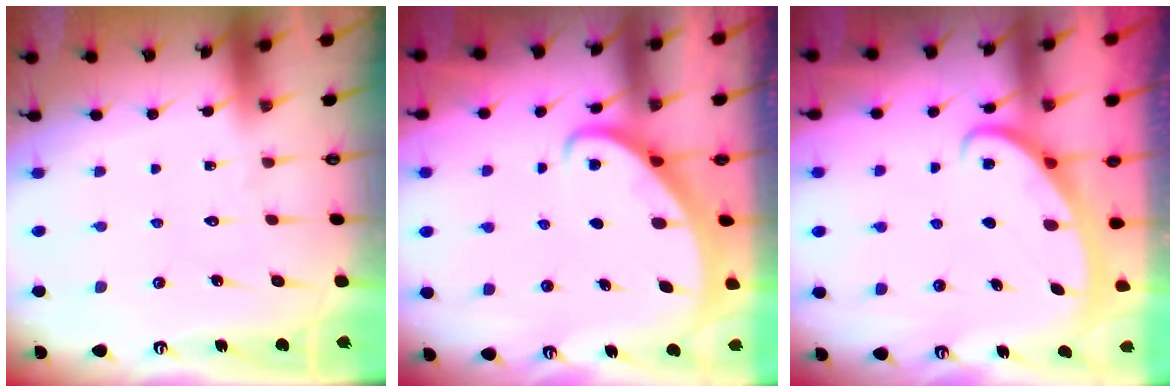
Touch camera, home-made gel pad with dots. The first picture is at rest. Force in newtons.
{"total": 2.0, "press": 2.0, "slide": 0.2}
{"total": 2.6, "press": 2.5, "slide": 0.4}